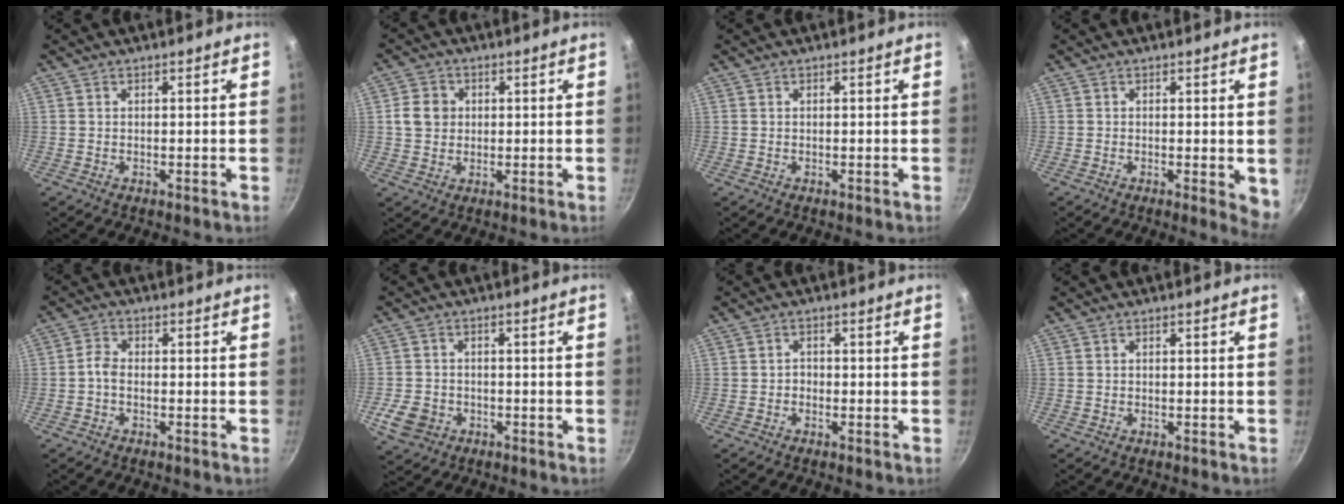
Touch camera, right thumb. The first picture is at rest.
{"total": 5.2, "force": [0.6, 4.6, 2.3], "torque": [-0.020, 0.006, 0.004]}
{"total": 0.0}
{"total": 3.6, "force": [-0.3, 1.4, 3.3], "torque": [-0.037, -0.008, -0.004]}
{"total": 2.5, "force": [-0.9, 1.5, 1.7], "torque": [-0.036, 0.015, -0.027]}
{"total": 6.1, "force": [-2.2, 4.9, 2.7], "torque": [-0.052, 0.018, -0.036]}
{"total": 1.4, "force": [-0.6, 1.1, 0.6], "torque": [-0.003, 0.007, -0.013]}
{"total": 0.0}